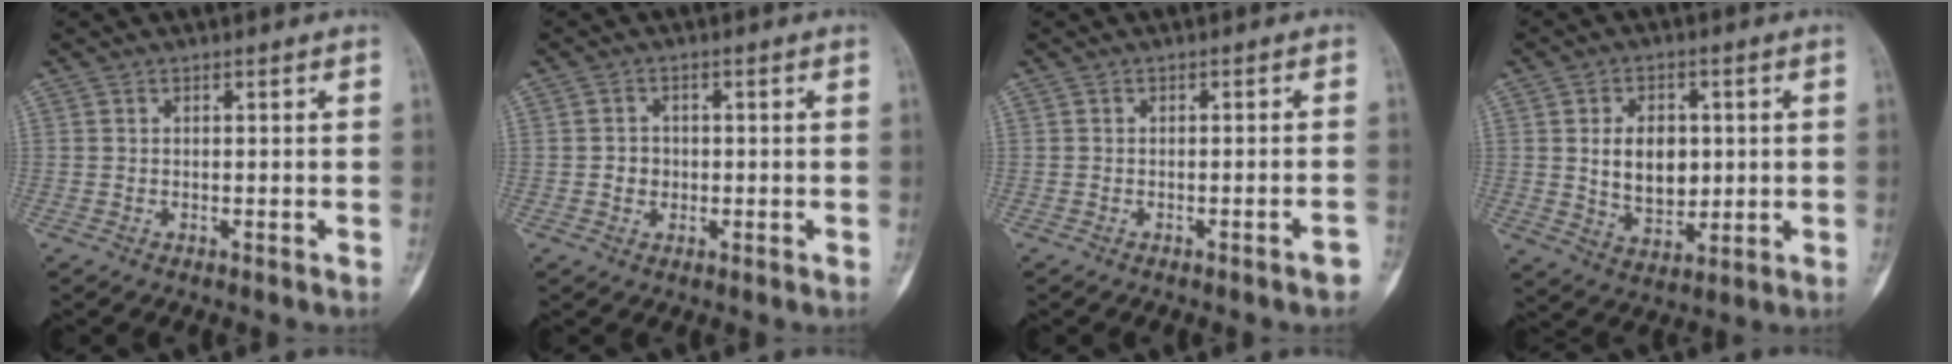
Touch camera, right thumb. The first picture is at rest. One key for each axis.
{"total": 2.6, "fx": -0.3, "fy": 2.4, "fz": 1.0, "tx": 0.003, "ty": 0.006, "tz": -0.007}
{"total": 1.9, "fx": -1.3, "fy": 0.1, "fz": 1.4, "tx": -0.021, "ty": 0.010, "tz": -0.016}
{"total": 10.2, "fx": 1.2, "fy": 7.1, "fz": 7.2, "tx": -0.082, "ty": -0.013, "tz": 0.029}